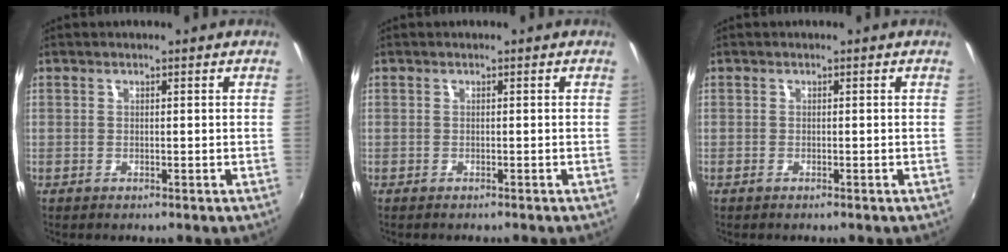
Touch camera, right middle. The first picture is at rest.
{"total": 0.7, "force": [-0.6, 0.1, 0.2], "torque": [-0.005, -0.004, -0.010]}
{"total": 0.8, "force": [-0.7, 0.1, 0.4], "torque": [-0.008, -0.003, -0.013]}